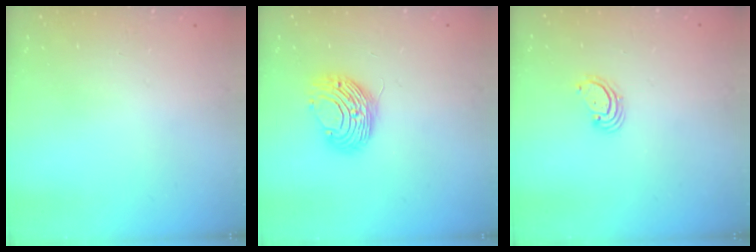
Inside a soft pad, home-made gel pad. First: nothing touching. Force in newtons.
{"total": 9.3, "press": 9.3, "slide": 0.3}
{"total": 2.7, "press": 2.7, "slide": 0.3}